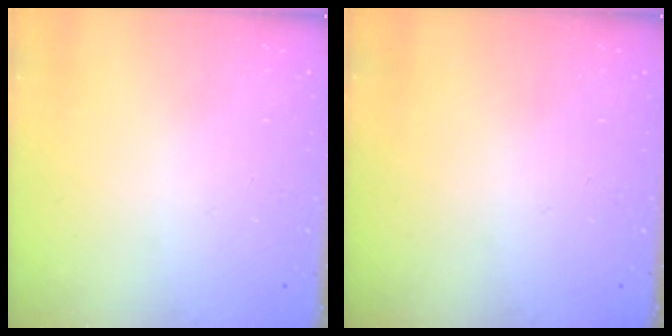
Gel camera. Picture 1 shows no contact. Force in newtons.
{"total": 0.0}